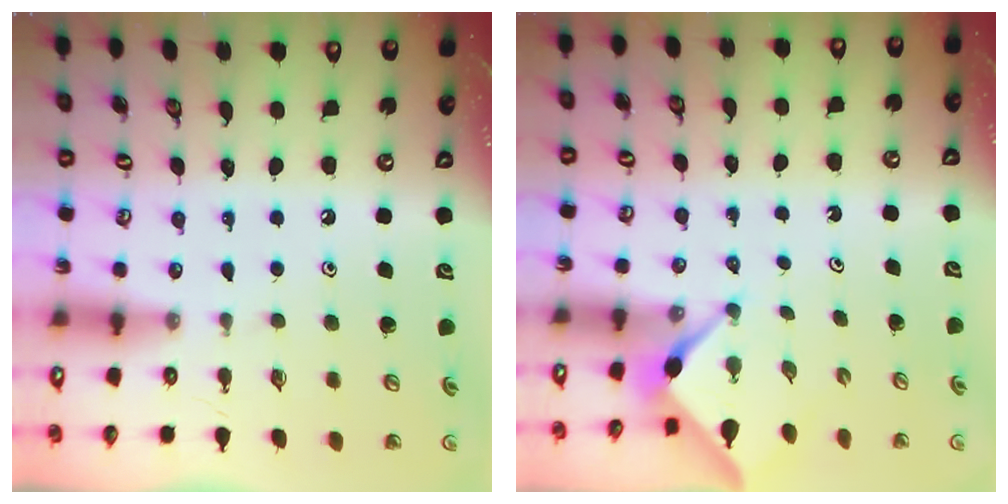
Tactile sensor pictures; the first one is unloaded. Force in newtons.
{"total": 3.1, "press": 3.1, "slide": 0.4}